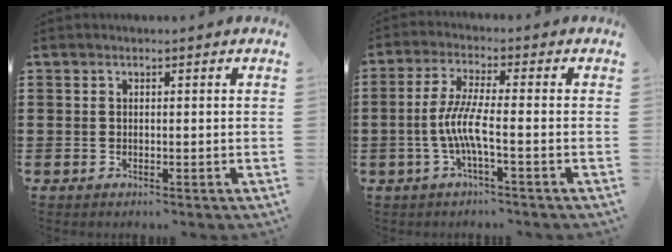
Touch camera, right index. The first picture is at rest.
{"total": 6.1, "force": [-1.7, 0.6, 5.8], "torque": [-0.130, -0.010, -0.042]}